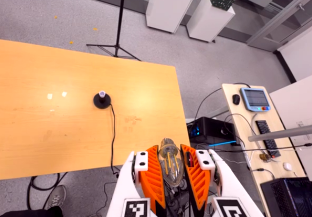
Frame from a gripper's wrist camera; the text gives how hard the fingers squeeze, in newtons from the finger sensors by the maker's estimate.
{"total": 21.5, "left": 23.9, "right": 19.2}